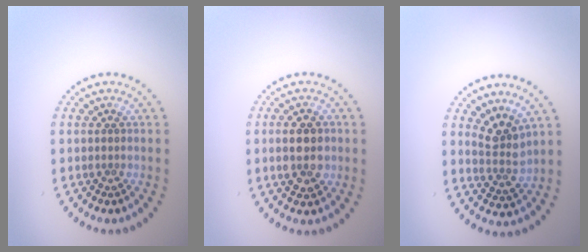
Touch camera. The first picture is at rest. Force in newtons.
{"total": 4.2, "press": 4.2, "slide": 0.1}
{"total": 2.7, "press": 1.9, "slide": 1.9}